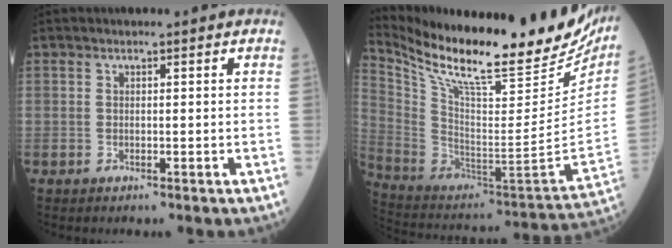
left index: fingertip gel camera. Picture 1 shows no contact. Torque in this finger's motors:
{"motor_torque": [-0.18, -0.68, 0.33, 0.12]}